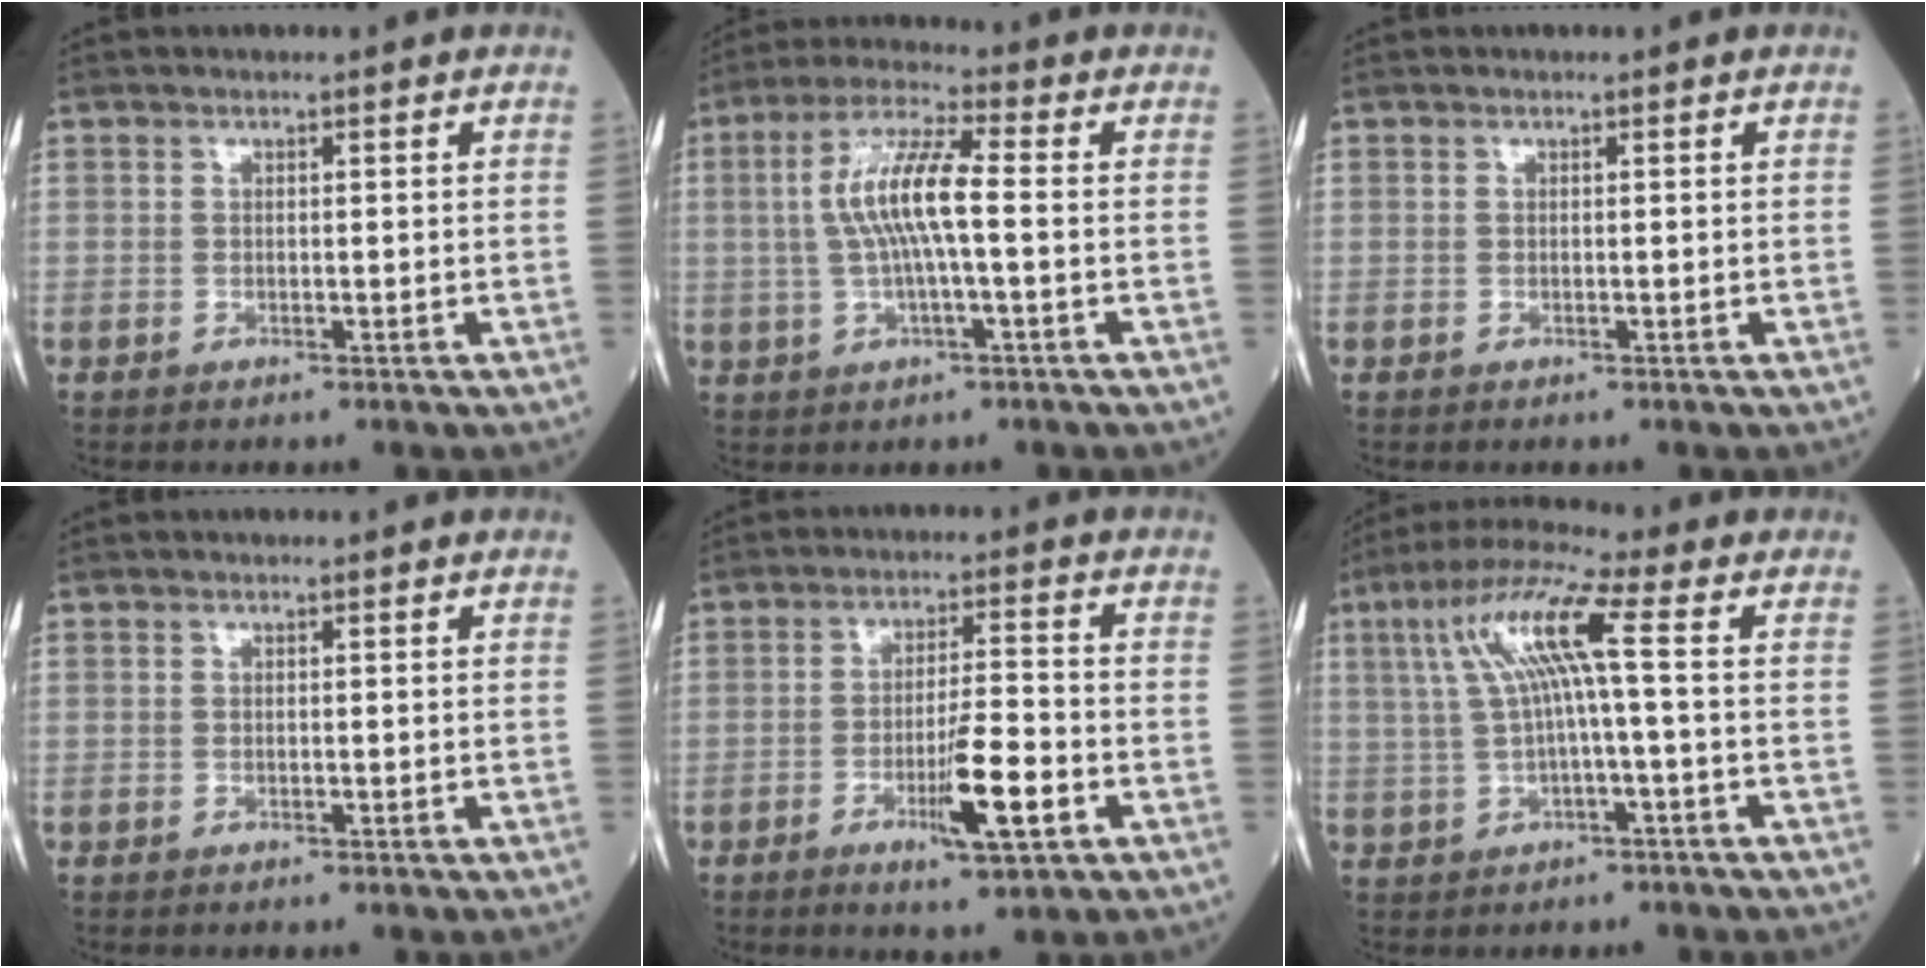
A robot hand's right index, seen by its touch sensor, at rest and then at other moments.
{"total": 9.3, "force": [0.2, 1.3, 9.2], "torque": [-0.184, 0.016, -0.002]}
{"total": 0.0}
{"total": 0.0}
{"total": 8.2, "force": [-3.3, 0.8, 7.5], "torque": [-0.127, -0.008, -0.054]}
{"total": 9.4, "force": [1.6, 0.1, 9.3], "torque": [-0.185, 0.032, 0.030]}